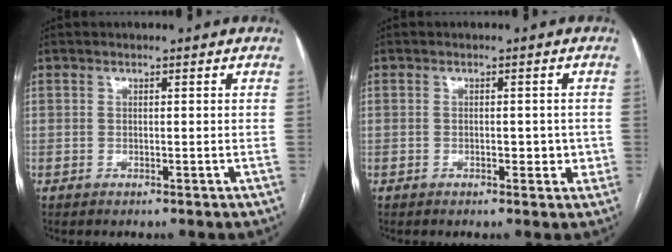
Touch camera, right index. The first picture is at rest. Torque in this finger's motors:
{"motor_torque": [0.28, -0.10, 0.23, 0.02]}